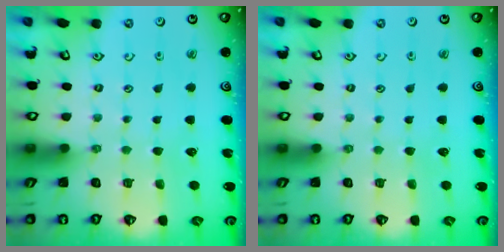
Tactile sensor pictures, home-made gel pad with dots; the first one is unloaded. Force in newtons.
{"total": 0.0}